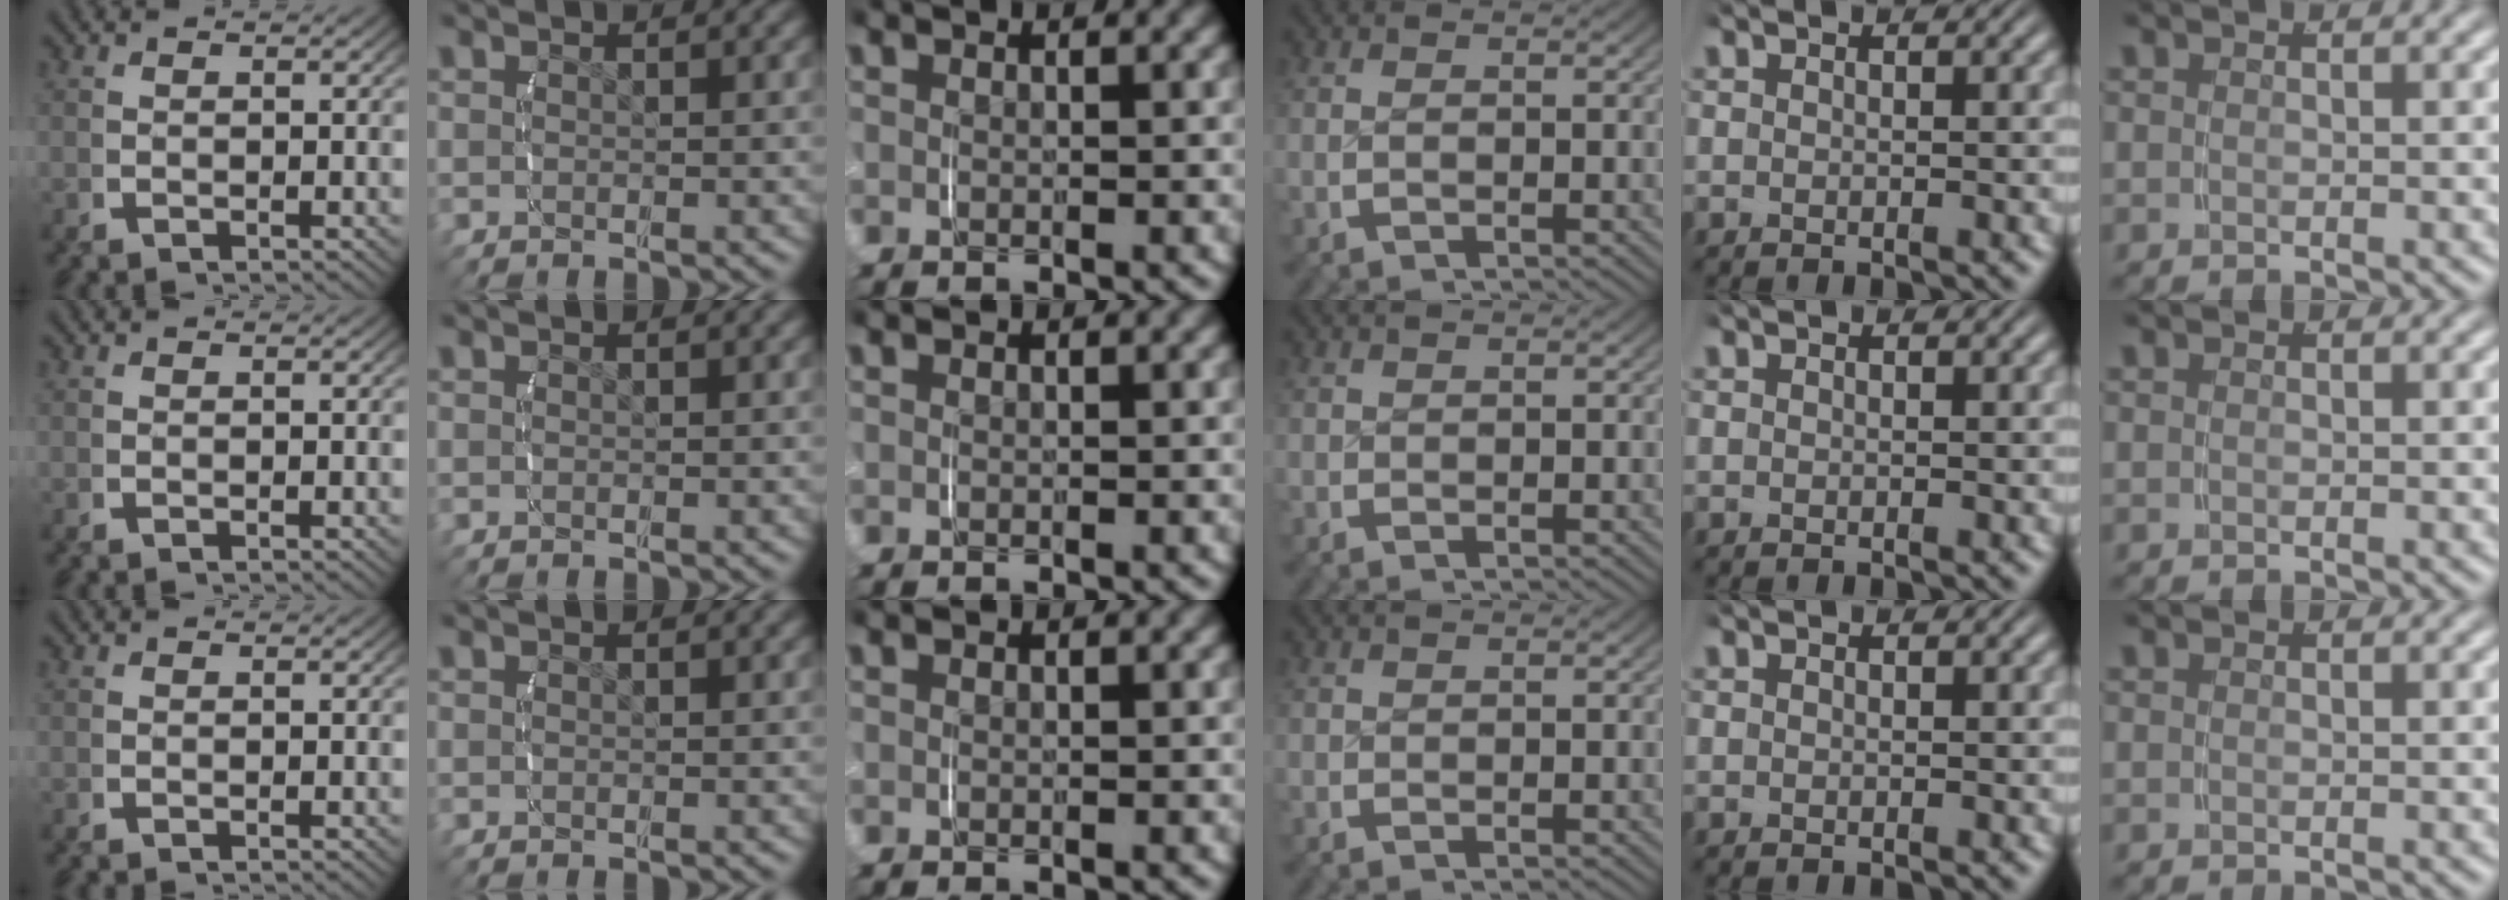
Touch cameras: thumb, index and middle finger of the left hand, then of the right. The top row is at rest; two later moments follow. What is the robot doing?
{"motion": "grasp_and_lifting", "object": "velcro strap"}